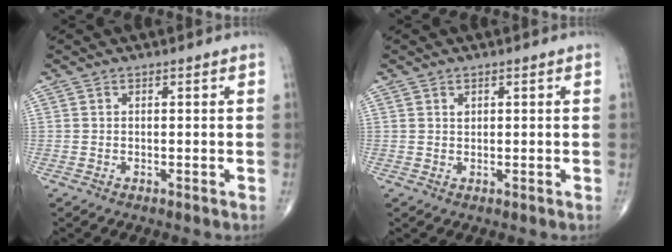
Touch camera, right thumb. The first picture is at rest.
{"total": 0.8, "force": [0.5, 0.5, 0.4], "torque": [-0.004, -0.002, 0.009]}